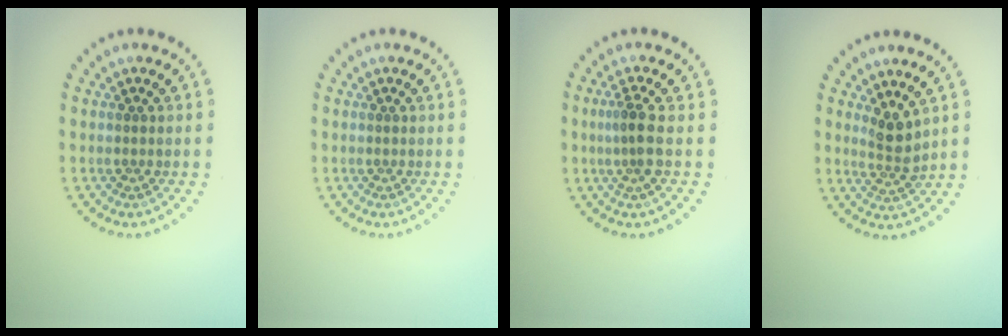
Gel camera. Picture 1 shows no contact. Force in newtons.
{"total": 0.0}
{"total": 2.4, "press": 1.8, "slide": 1.6}
{"total": 2.4, "press": 1.9, "slide": 1.5}